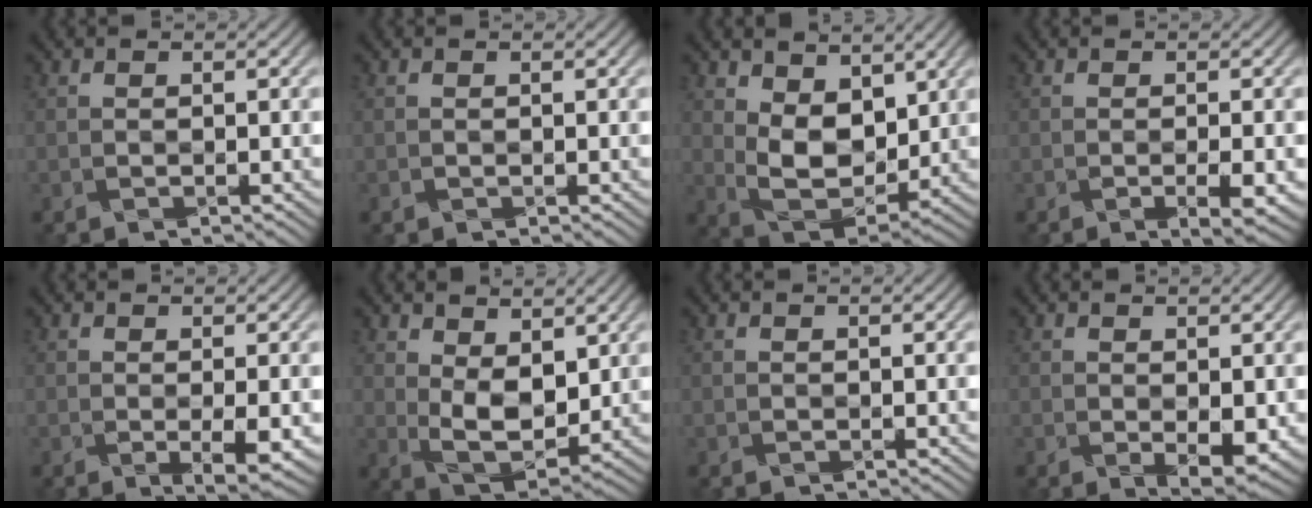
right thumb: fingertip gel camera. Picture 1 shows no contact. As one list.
[{"total": 0.0}, {"total": 7.5, "force": [3.1, 4.9, 4.8], "torque": [-0.113, -0.017, 0.064]}, {"total": 3.2, "force": [-0.9, 0.8, 3.0], "torque": [-0.049, -0.007, -0.006]}, {"total": 3.1, "force": [-0.5, 0.7, 3.0], "torque": [-0.054, -0.005, -0.001]}, {"total": 6.5, "force": [1.9, 3.8, 4.9], "torque": [-0.108, -0.014, 0.044]}, {"total": 0.0}, {"total": 2.2, "force": [0.0, 0.7, 2.1], "torque": [-0.043, -0.012, 0.011]}]